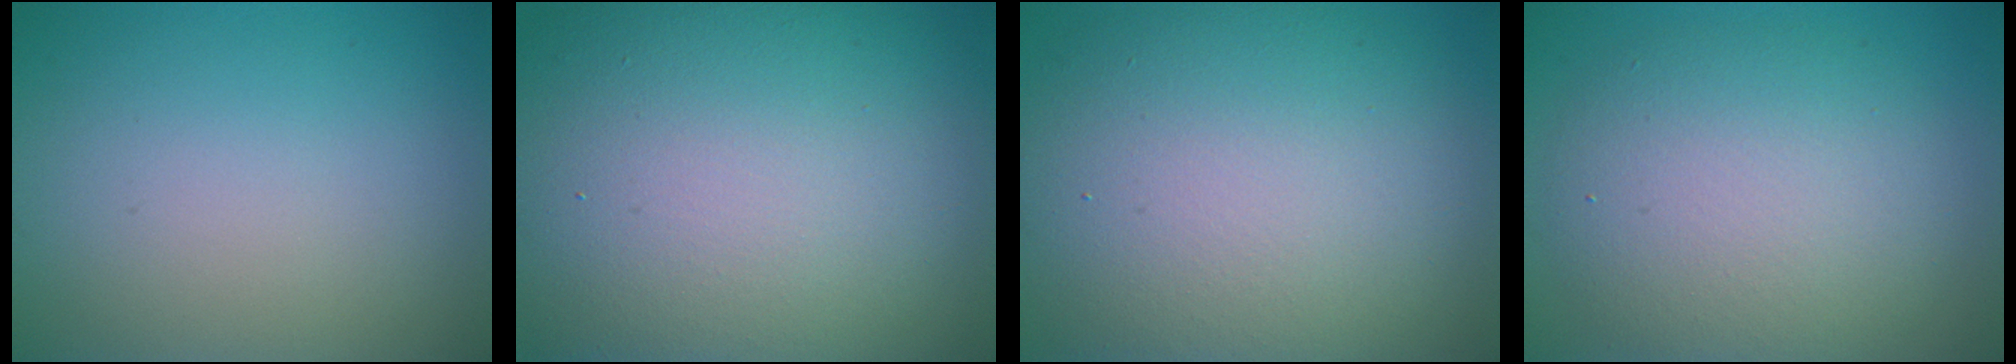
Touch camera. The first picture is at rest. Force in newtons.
{"total": 19.0, "press": 18.9, "slide": 1.1}
{"total": 13.9, "press": 13.8, "slide": 0.9}
{"total": 7.4, "press": 7.4, "slide": 0.2}